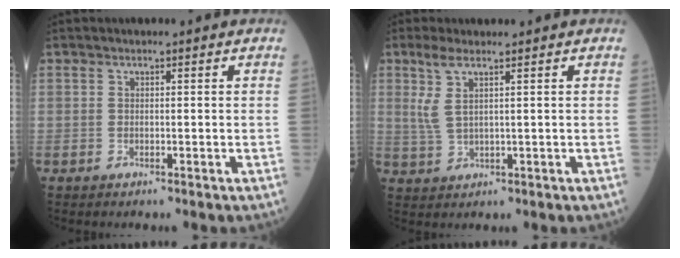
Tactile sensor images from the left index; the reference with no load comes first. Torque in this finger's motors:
{"motor_torque": [0.51, -0.42, 0.36, 0.12]}